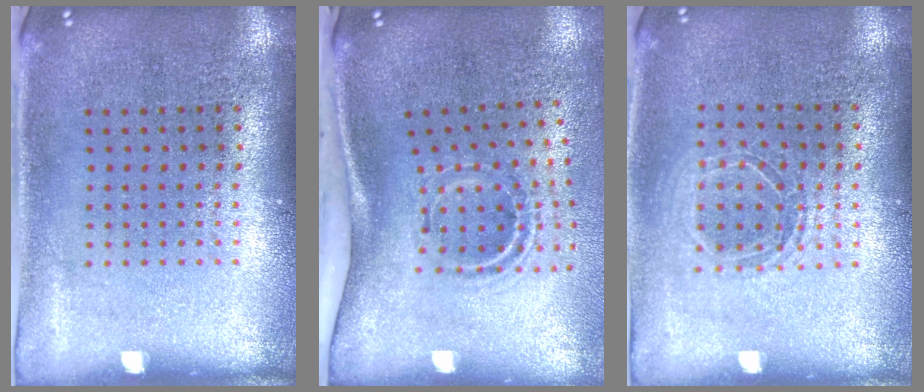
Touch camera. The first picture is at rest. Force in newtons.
{"total": 2.2, "press": 1.2, "slide": 1.8}
{"total": 1.3, "press": 1.3, "slide": 0.5}